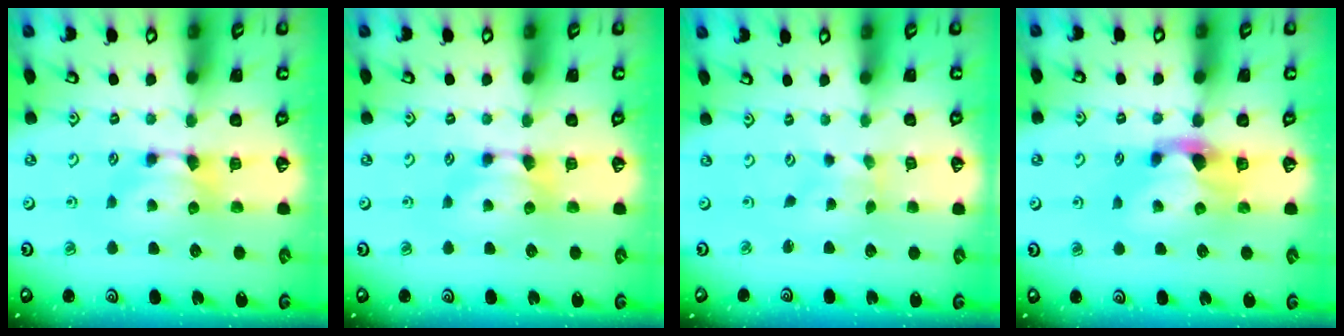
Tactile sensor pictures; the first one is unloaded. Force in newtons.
{"total": 0.0}
{"total": 3.0, "press": 2.9, "slide": 0.8}
{"total": 2.2, "press": 1.9, "slide": 1.2}